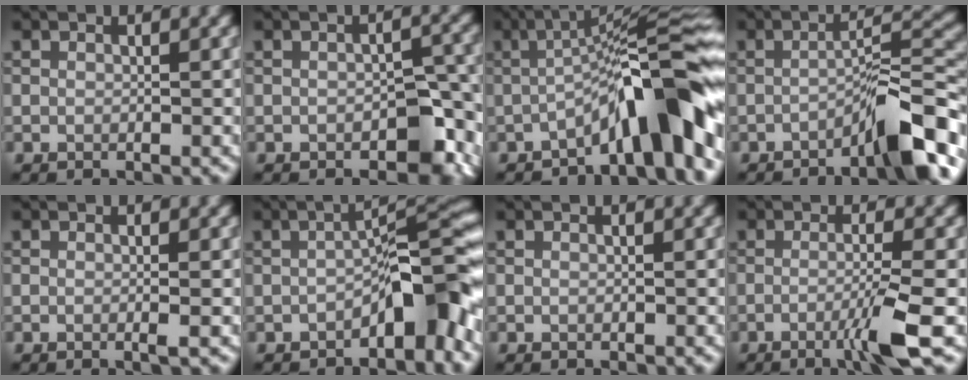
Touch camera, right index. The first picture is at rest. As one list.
[{"total": 4.6, "force": [-1.8, 2.5, 3.4], "torque": [-0.034, -0.001, -0.021]}, {"total": 9.3, "force": [-3.6, 1.5, 8.4], "torque": [-0.106, 0.025, -0.066]}, {"total": 7.1, "force": [-4.3, 1.0, 5.6], "torque": [-0.077, 0.022, -0.071]}, {"total": 1.2, "force": [-0.2, 0.3, 1.1], "torque": [-0.015, -0.004, -0.007]}, {"total": 6.0, "force": [-2.6, 1.6, 5.2], "torque": [-0.062, 0.023, -0.046]}, {"total": 0.0}, {"total": 3.8, "force": [-1.5, 0.2, 3.5], "torque": [-0.056, 0.003, -0.038]}]